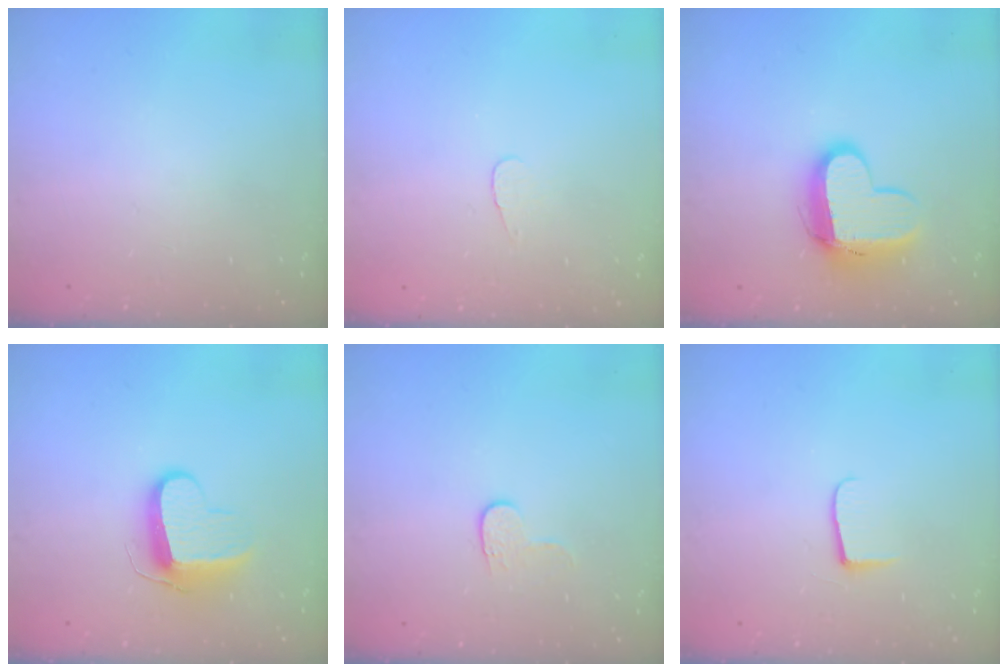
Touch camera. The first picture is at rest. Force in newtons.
{"total": 3.4, "press": 3.4, "slide": 0.4}
{"total": 12.0, "press": 11.9, "slide": 1.2}
{"total": 10.0, "press": 10.0, "slide": 0.2}
{"total": 4.3, "press": 4.3, "slide": 0.5}
{"total": 6.1, "press": 6.1, "slide": 0.6}